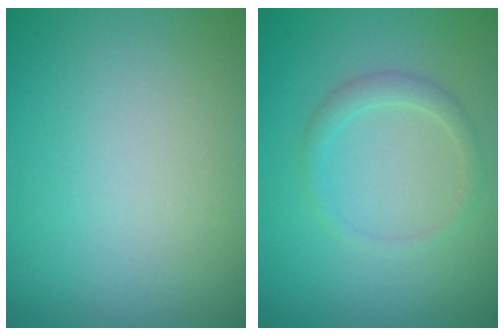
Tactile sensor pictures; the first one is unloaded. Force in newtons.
{"total": 1.5, "press": 1.5, "slide": 0.2}